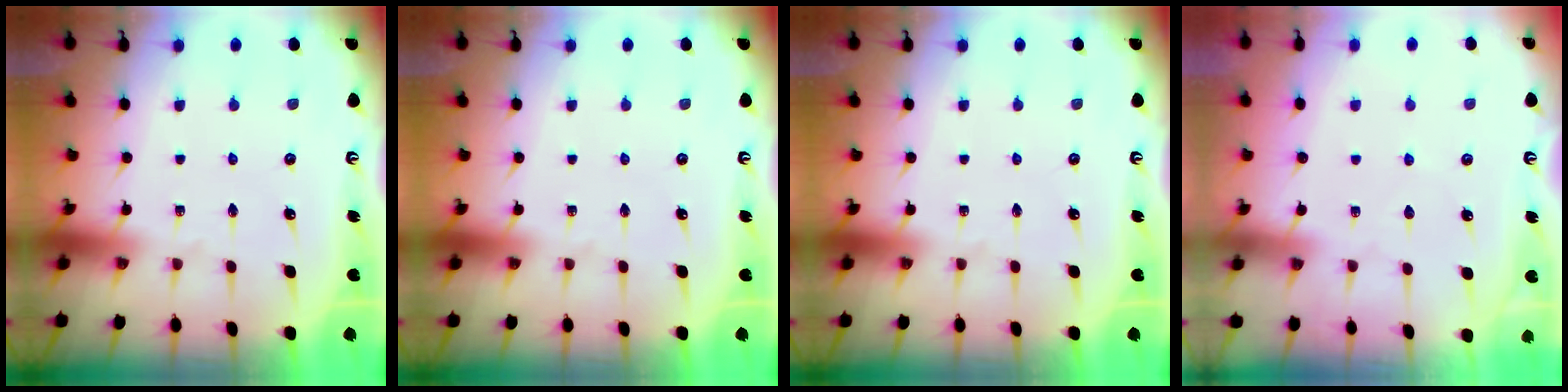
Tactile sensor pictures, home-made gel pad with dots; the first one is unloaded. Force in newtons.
{"total": 0.0}
{"total": 0.0}
{"total": 4.0, "press": 3.9, "slide": 0.6}